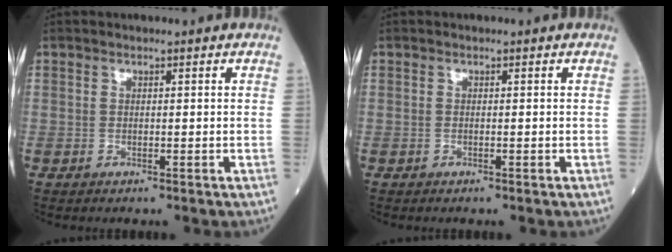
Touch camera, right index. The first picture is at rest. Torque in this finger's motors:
{"motor_torque": [0.01, 0.00, 0.05, 0.01]}